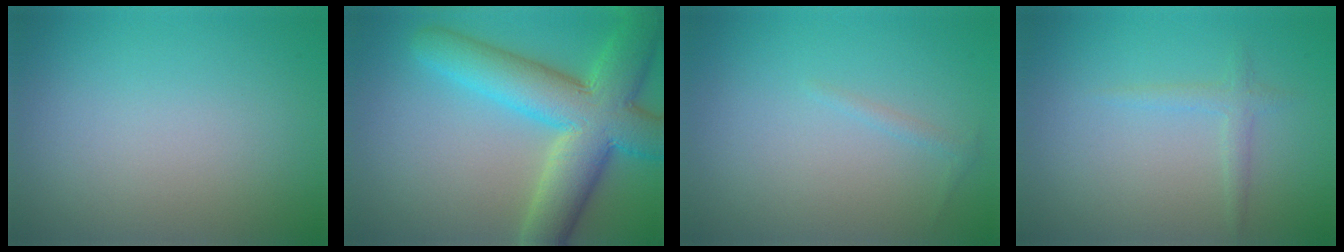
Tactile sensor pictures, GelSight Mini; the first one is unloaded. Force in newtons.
{"total": 10.1, "press": 10.0, "slide": 0.6}
{"total": 0.6, "press": 0.6, "slide": 0.1}
{"total": 1.4, "press": 1.4, "slide": 0.1}